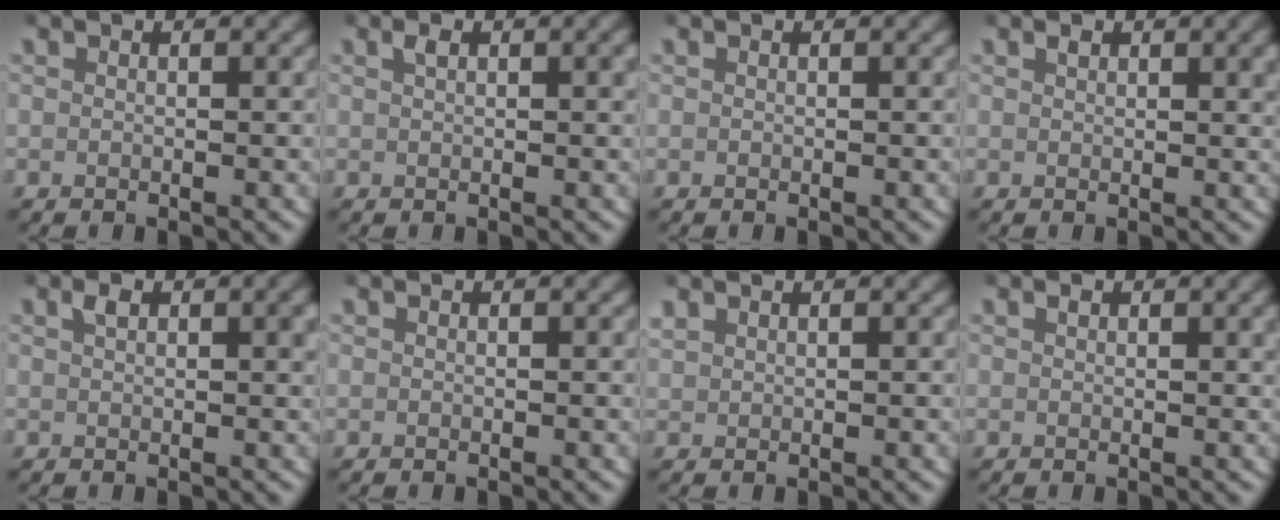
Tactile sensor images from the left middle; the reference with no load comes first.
{"total": 0.9, "force": [0.4, 0.2, 0.8], "torque": [-0.009, 0.003, 0.008]}
{"total": 0.0}
{"total": 0.9, "force": [0.6, 0.2, 0.7], "torque": [-0.006, 0.000, 0.010]}
{"total": 1.4, "force": [0.7, 0.4, 1.1], "torque": [-0.012, 0.003, 0.012]}
{"total": 0.0}
{"total": 1.2, "force": [1.0, 0.6, 0.4], "torque": [-0.011, 0.005, 0.020]}
{"total": 0.6, "force": [0.4, 0.1, 0.5], "torque": [-0.004, 0.000, 0.007]}